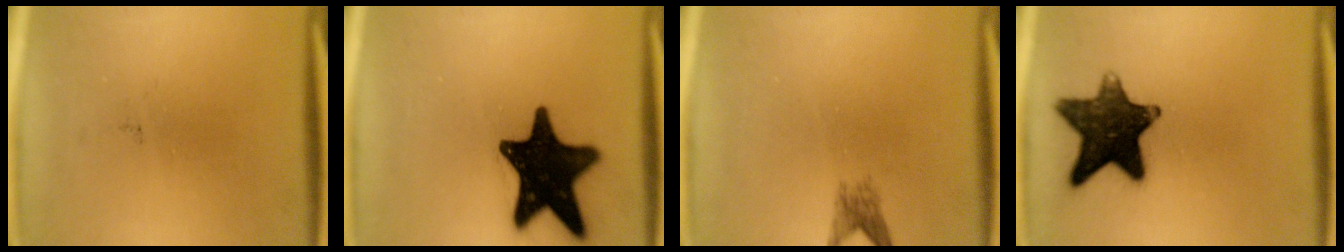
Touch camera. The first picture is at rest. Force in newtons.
{"total": 18.8}
{"total": 1.9}
{"total": 13.4}